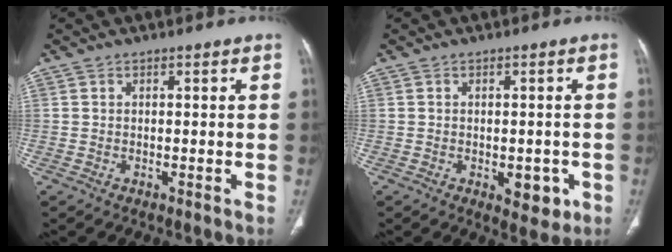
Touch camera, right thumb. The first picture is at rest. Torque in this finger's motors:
{"motor_torque": [0.82, 1.00, -0.18, 0.06, 0.20]}